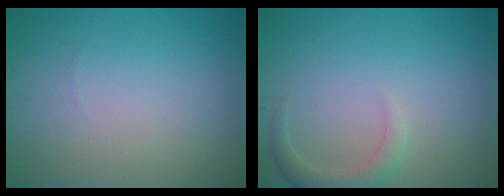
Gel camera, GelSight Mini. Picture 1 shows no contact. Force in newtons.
{"total": 2.2, "press": 2.2, "slide": 0.3}